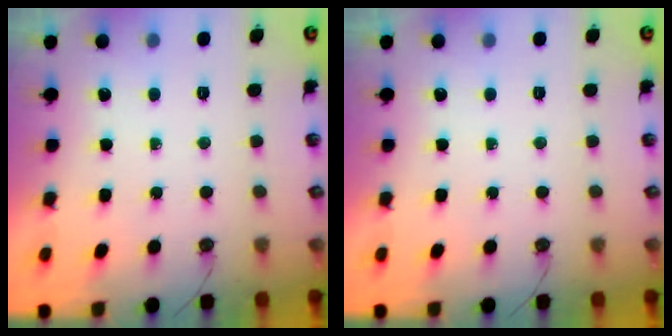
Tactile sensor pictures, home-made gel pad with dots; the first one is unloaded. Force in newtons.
{"total": 0.0}